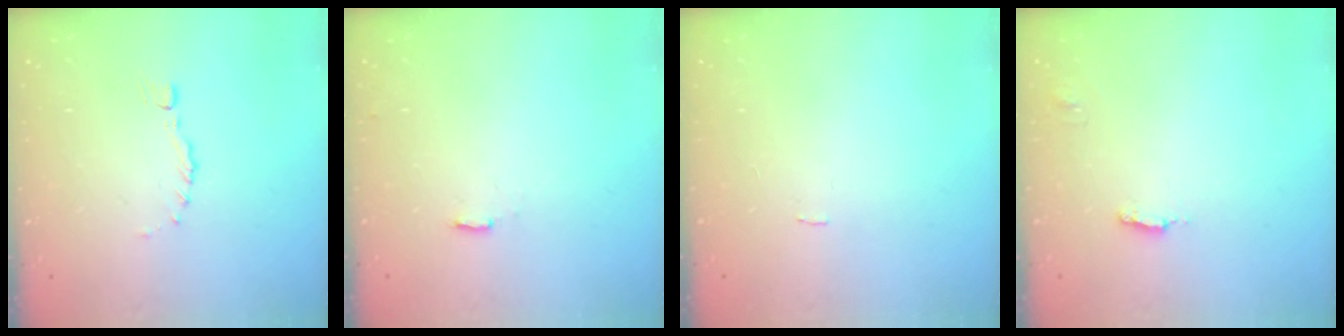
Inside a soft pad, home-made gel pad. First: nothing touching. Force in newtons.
{"total": 2.1, "press": 2.0, "slide": 0.4}
{"total": 0.6, "press": 0.5, "slide": 0.2}
{"total": 2.9, "press": 2.9, "slide": 0.3}